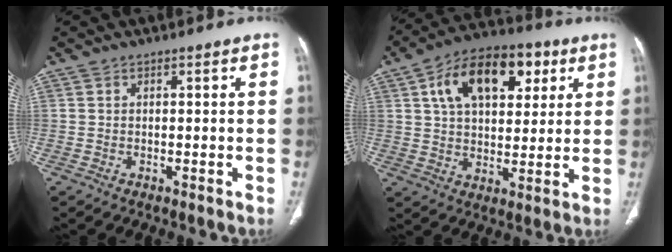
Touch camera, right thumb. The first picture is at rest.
{"total": 17.6, "force": [6.7, 10.3, 12.6], "torque": [-0.164, 0.002, 0.105]}